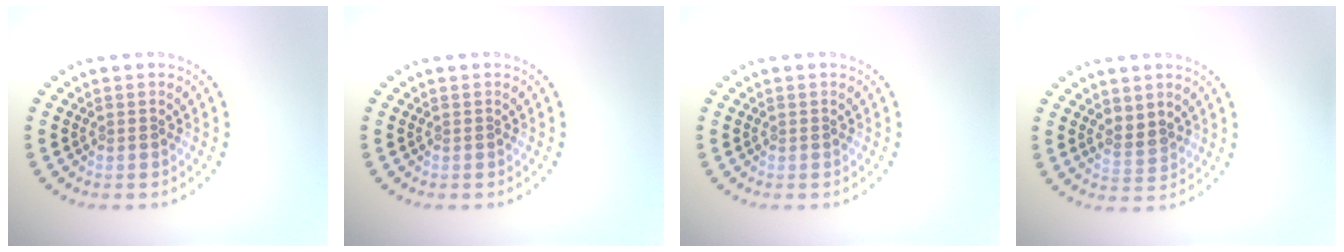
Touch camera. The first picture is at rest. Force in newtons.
{"total": 0.0}
{"total": 0.0}
{"total": 1.9, "press": 1.8, "slide": 0.8}